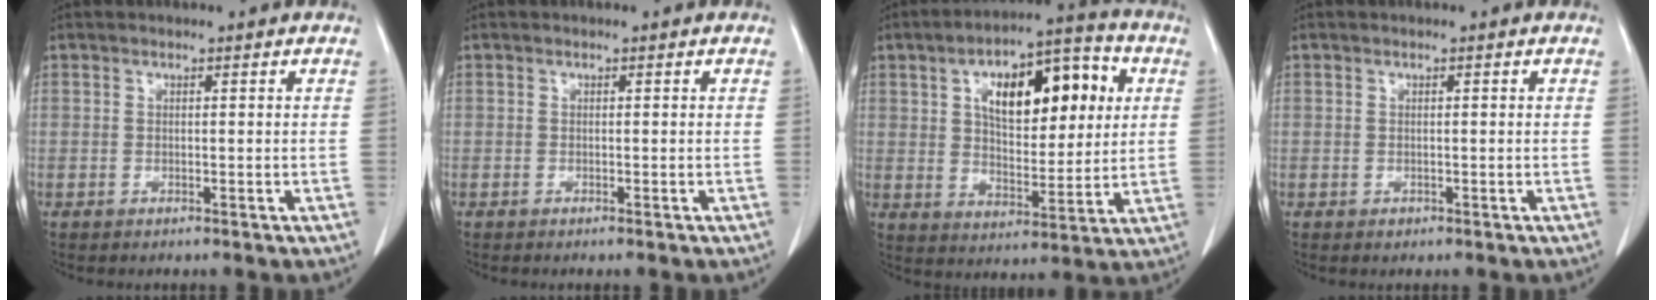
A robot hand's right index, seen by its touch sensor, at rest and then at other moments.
{"total": 0.0}
{"total": 16.6, "force": [4.8, 7.0, 14.3], "torque": [-0.214, 0.031, 0.076]}
{"total": 0.6, "force": [-0.2, 0.6, 0.1], "torque": [0.000, 0.004, -0.003]}